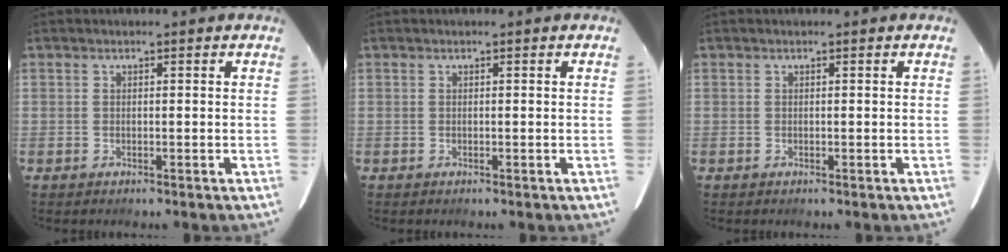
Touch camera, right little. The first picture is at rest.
{"total": 0.0}
{"total": 0.0}